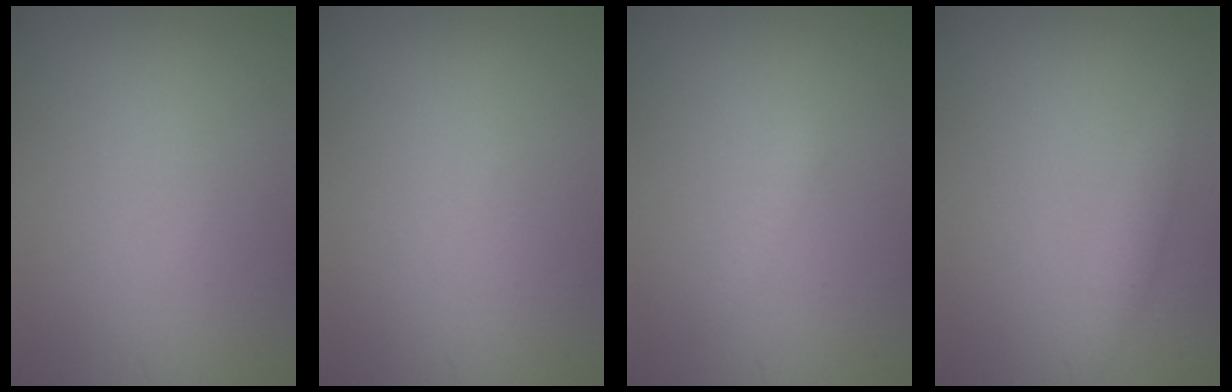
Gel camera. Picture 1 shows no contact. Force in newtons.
{"total": 0.0}
{"total": 0.9, "press": 0.9, "slide": 0.0}
{"total": 1.3, "press": 1.3, "slide": 0.1}